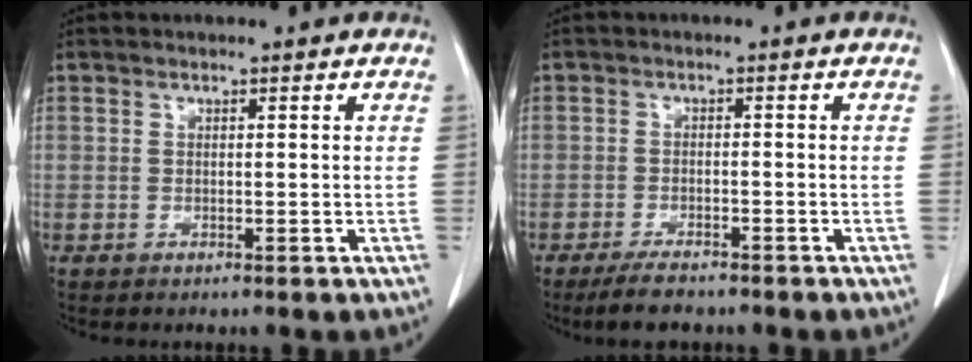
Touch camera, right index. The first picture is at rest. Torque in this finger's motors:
{"motor_torque": [-0.51, -0.48, -0.19, -0.08]}